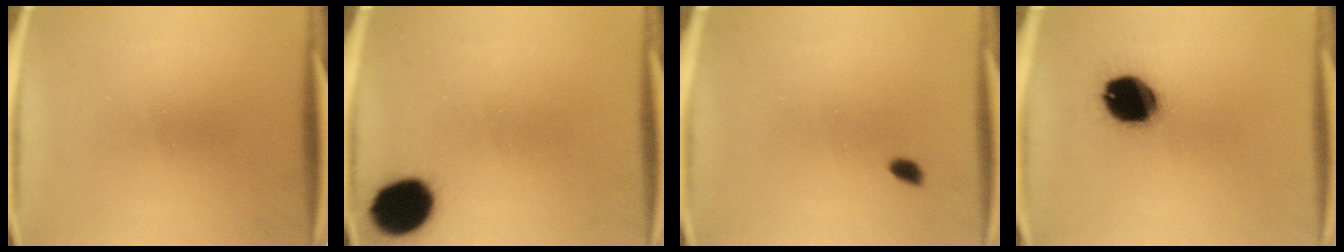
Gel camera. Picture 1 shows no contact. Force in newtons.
{"total": 13.1}
{"total": 1.4}
{"total": 14.8}